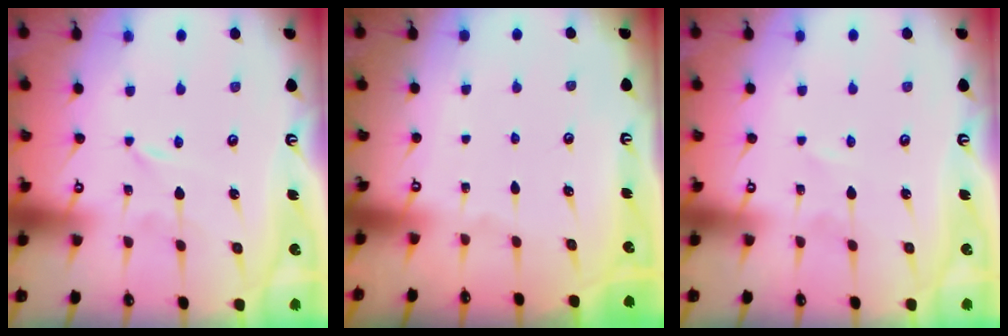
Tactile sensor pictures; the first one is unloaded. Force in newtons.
{"total": 0.0}
{"total": 0.9, "press": 0.9, "slide": 0.2}